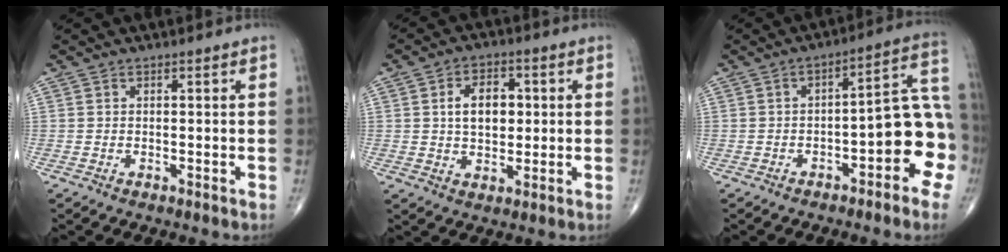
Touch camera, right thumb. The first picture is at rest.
{"total": 8.1, "force": [1.2, 5.2, 6.1], "torque": [-0.075, 0.005, 0.019]}
{"total": 12.5, "force": [-4.2, 4.0, 11.1], "torque": [-0.110, 0.054, -0.060]}